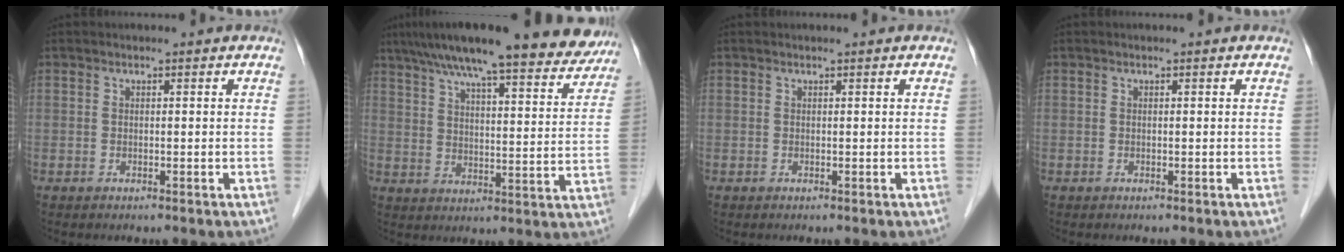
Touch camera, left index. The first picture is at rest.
{"total": 22.6, "force": [18.8, 3.6, 12.0], "torque": [-0.180, 0.023, 0.250]}
{"total": 0.0}
{"total": 0.0}